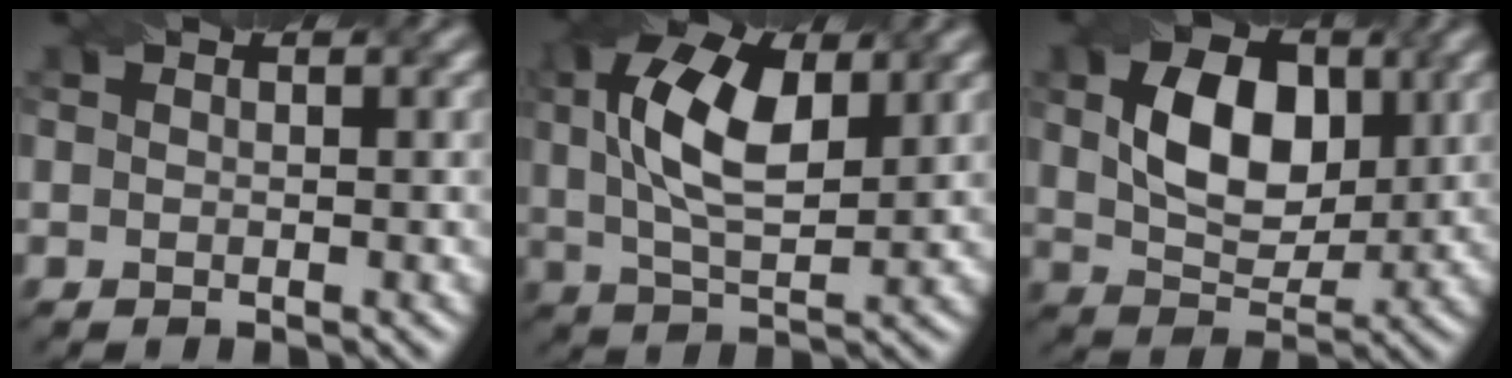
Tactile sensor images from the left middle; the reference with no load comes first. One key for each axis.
{"total": 8.9, "fx": 2.5, "fy": 4.4, "fz": 7.3, "tx": -0.152, "ty": 0.014, "tz": 0.042}
{"total": 7.4, "fx": 1.7, "fy": 4.8, "fz": 5.5, "tx": -0.099, "ty": 0.002, "tz": 0.030}